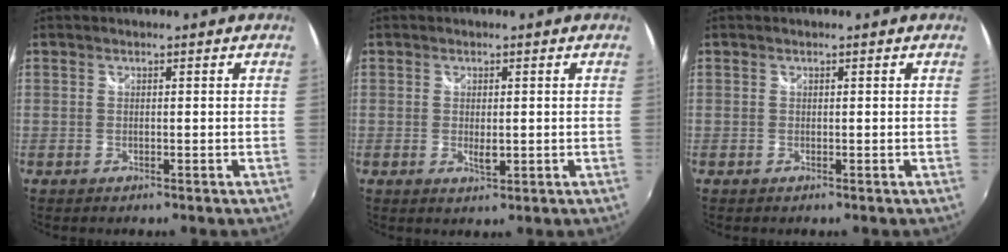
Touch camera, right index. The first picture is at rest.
{"total": 2.4, "force": [-0.4, 1.2, 2.0], "torque": [-0.034, -0.005, -0.004]}
{"total": 0.0}